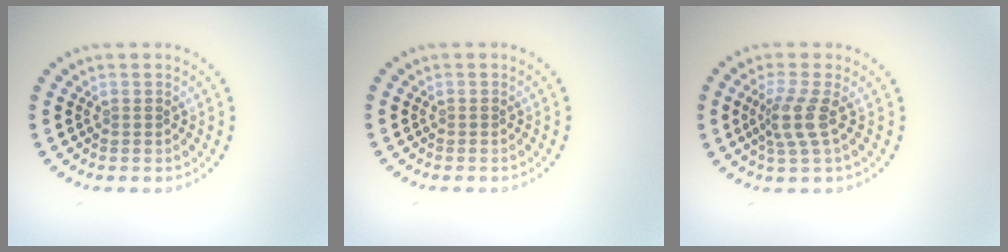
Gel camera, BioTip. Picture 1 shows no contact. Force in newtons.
{"total": 0.0}
{"total": 2.8, "press": 2.1, "slide": 1.8}